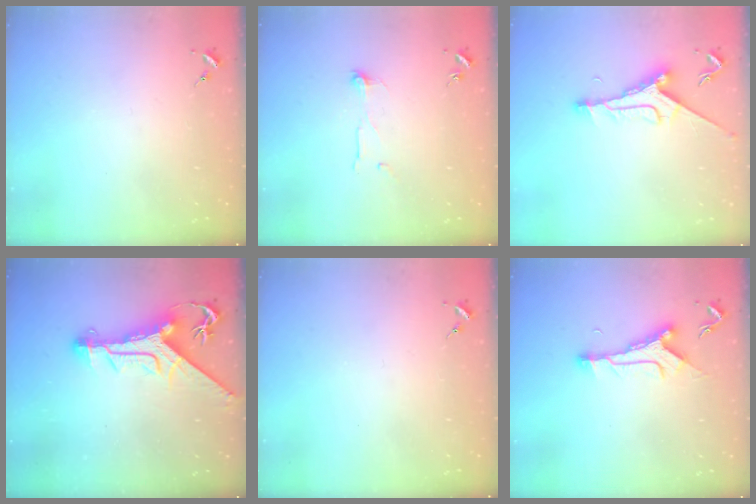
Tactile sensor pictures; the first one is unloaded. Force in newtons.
{"total": 4.8, "press": 4.8, "slide": 0.4}
{"total": 9.4, "press": 9.4, "slide": 0.7}
{"total": 12.1, "press": 12.0, "slide": 1.1}
{"total": 0.0}
{"total": 10.2, "press": 10.2, "slide": 0.6}